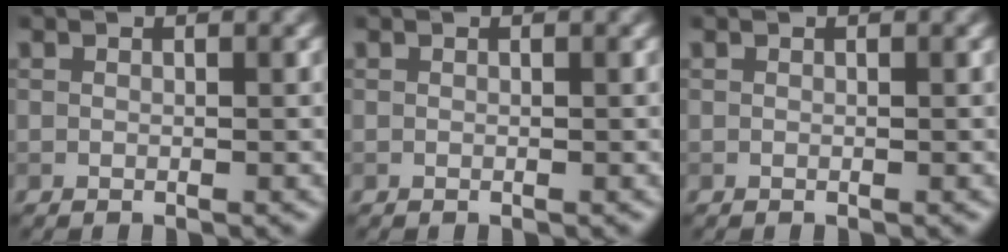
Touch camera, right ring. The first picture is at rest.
{"total": 0.0}
{"total": 0.0}